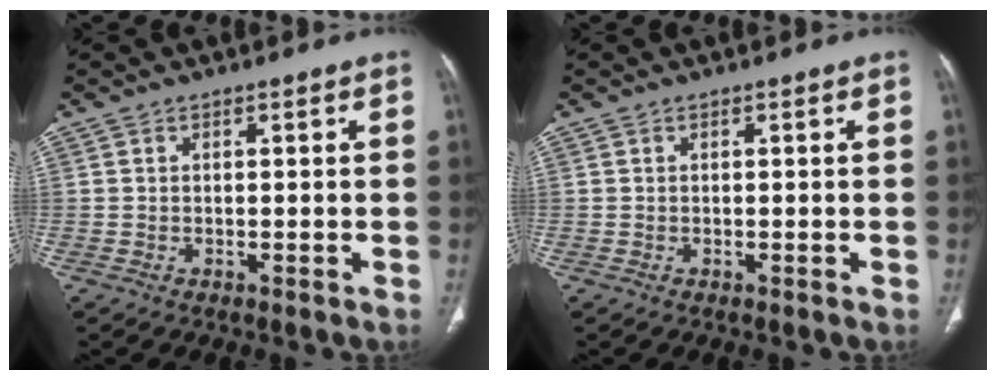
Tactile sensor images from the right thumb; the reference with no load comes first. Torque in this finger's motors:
{"motor_torque": [-0.01, 0.01, -0.02, 0.01, 0.00]}